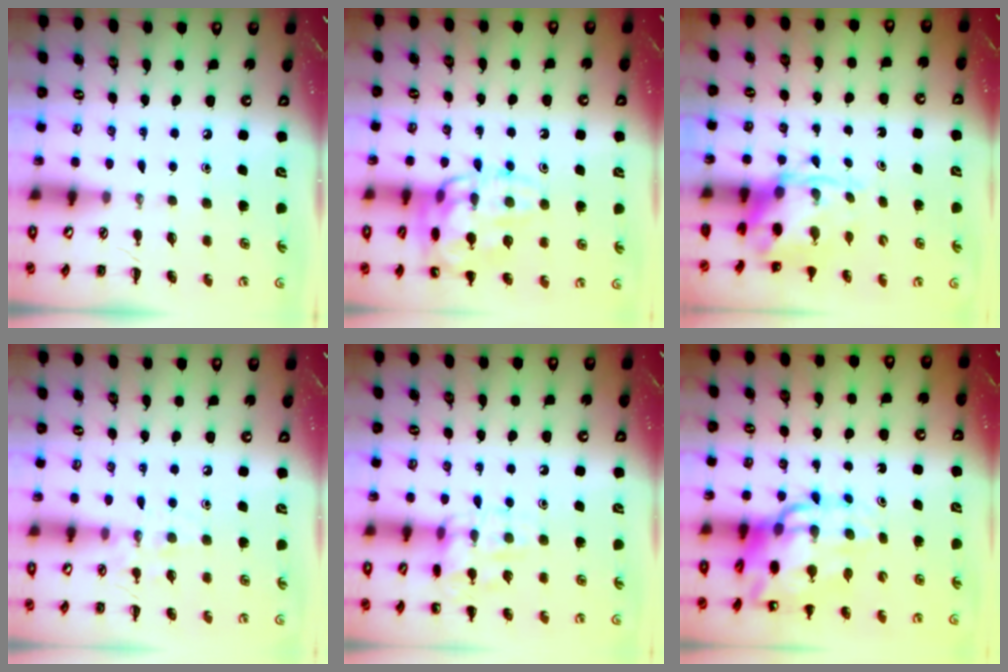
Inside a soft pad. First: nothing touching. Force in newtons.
{"total": 16.9, "press": 16.9, "slide": 0.4}
{"total": 6.6, "press": 6.4, "slide": 1.4}
{"total": 7.9, "press": 7.8, "slide": 1.0}
{"total": 12.5, "press": 12.5, "slide": 0.6}
{"total": 15.0, "press": 14.4, "slide": 4.1}